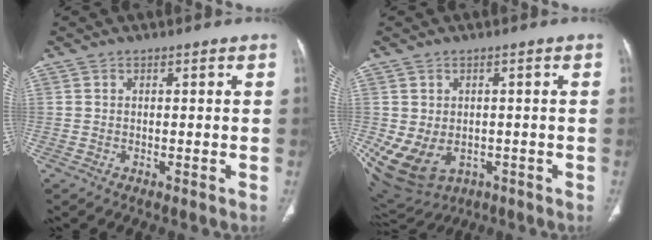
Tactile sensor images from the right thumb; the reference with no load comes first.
{"total": 12.3, "force": [-3.1, 9.6, 7.1], "torque": [-0.142, 0.003, -0.023]}